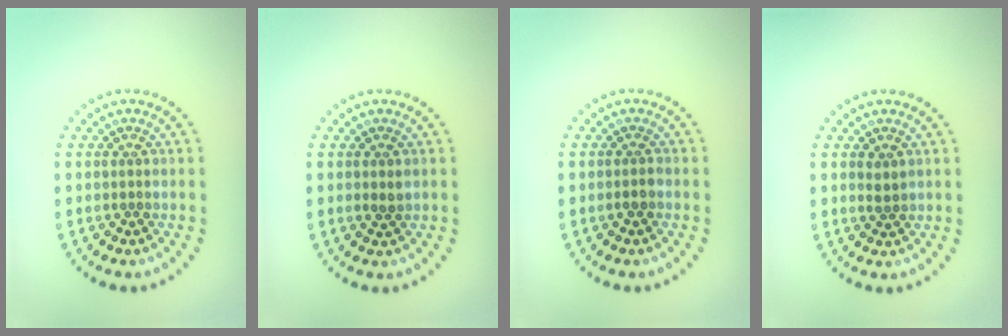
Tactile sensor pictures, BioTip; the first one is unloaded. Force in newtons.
{"total": 0.8, "press": 0.8, "slide": 0.3}
{"total": 1.0, "press": 0.8, "slide": 0.5}
{"total": 1.0, "press": 1.0, "slide": 0.2}